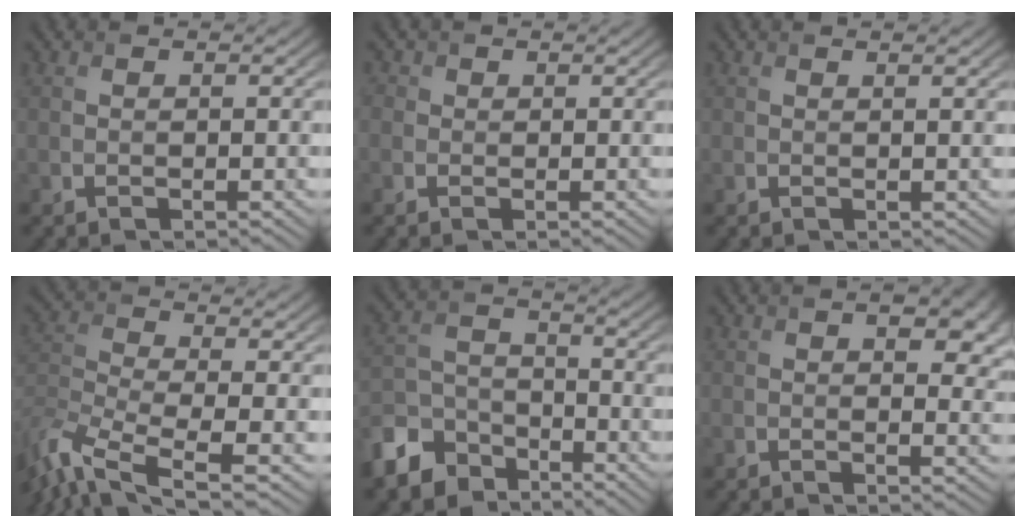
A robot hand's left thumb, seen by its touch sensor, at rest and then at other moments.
{"total": 1.5, "force": [0.2, 1.4, 0.3], "torque": [-0.006, 0.000, -0.003]}
{"total": 0.9, "force": [0.7, 0.1, 0.6], "torque": [-0.010, 0.004, 0.009]}
{"total": 10.2, "force": [-6.6, 3.1, 7.1], "torque": [-0.165, -0.024, -0.131]}
{"total": 8.9, "force": [-6.3, 5.4, 3.3], "torque": [-0.079, -0.013, -0.141]}
{"total": 5.0, "force": [1.6, 2.6, 4.0], "torque": [-0.046, -0.004, 0.022]}